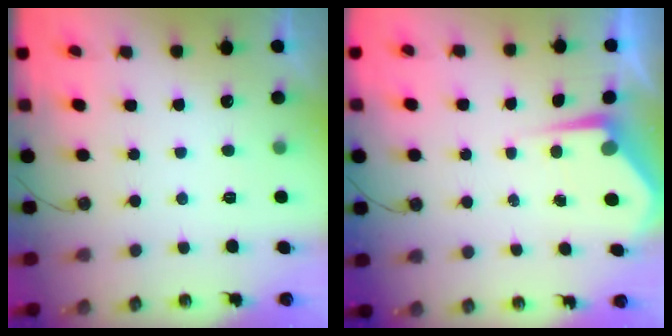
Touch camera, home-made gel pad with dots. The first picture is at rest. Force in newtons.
{"total": 5.0, "press": 4.9, "slide": 0.7}